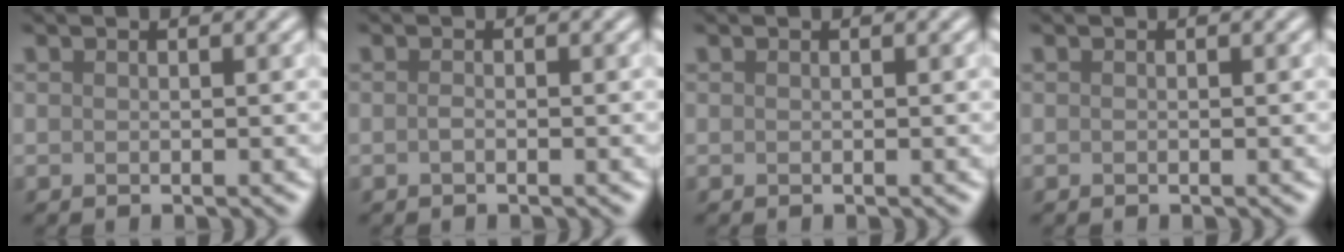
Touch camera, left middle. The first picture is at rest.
{"total": 0.5, "force": [-0.3, 0.2, 0.4], "torque": [-0.011, 0.000, -0.006]}
{"total": 0.0}
{"total": 0.0}